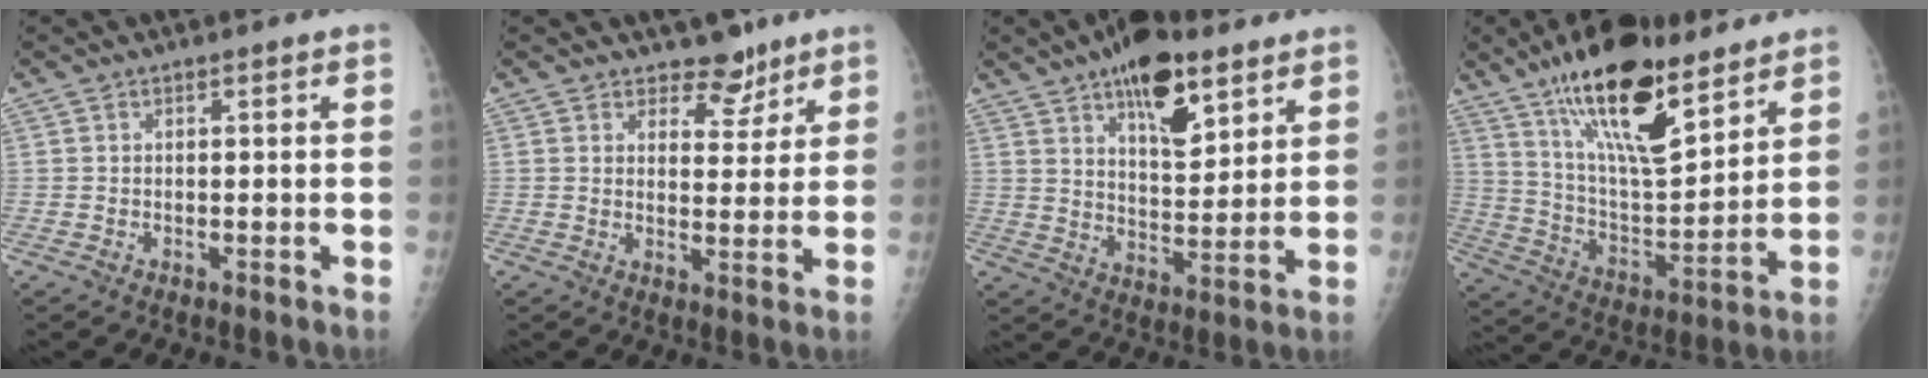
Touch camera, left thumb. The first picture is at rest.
{"total": 5.4, "force": [4.2, 3.2, 1.0], "torque": [0.021, -0.029, 0.062]}
{"total": 14.2, "force": [8.5, 6.2, 9.6], "torque": [-0.111, -0.044, 0.134]}
{"total": 22.6, "force": [14.8, 7.9, 15.1], "torque": [-0.221, -0.070, 0.257]}